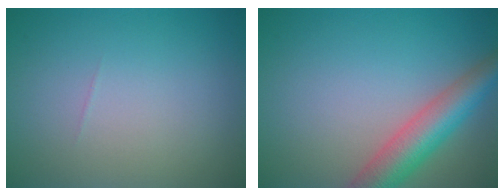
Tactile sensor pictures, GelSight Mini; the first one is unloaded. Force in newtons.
{"total": 5.8, "press": 5.8, "slide": 0.4}